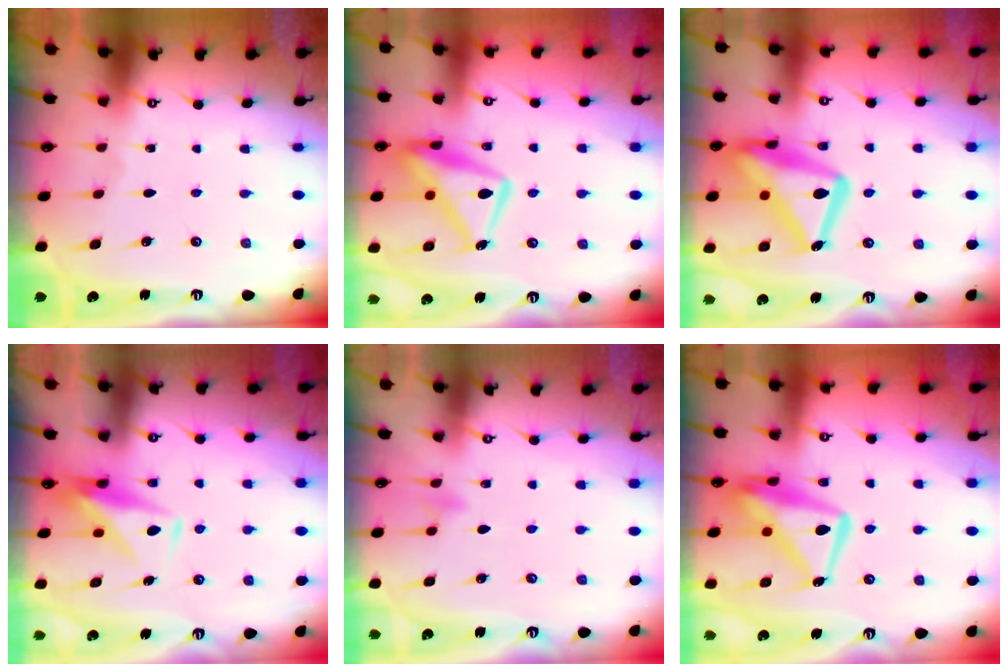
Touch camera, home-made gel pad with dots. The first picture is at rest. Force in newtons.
{"total": 15.8, "press": 15.8, "slide": 1.5}
{"total": 21.3, "press": 21.3, "slide": 1.7}
{"total": 8.5, "press": 8.5, "slide": 0.4}
{"total": 5.3, "press": 5.1, "slide": 1.3}
{"total": 14.9, "press": 14.8, "slide": 1.7}